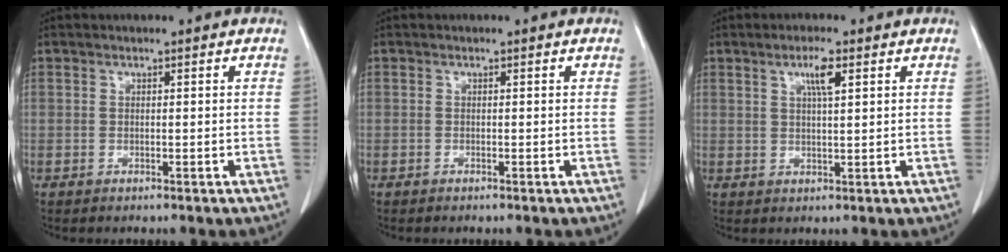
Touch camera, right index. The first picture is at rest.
{"total": 0.0}
{"total": 3.5, "force": [1.6, 0.3, 3.1], "torque": [-0.057, 0.000, 0.028]}